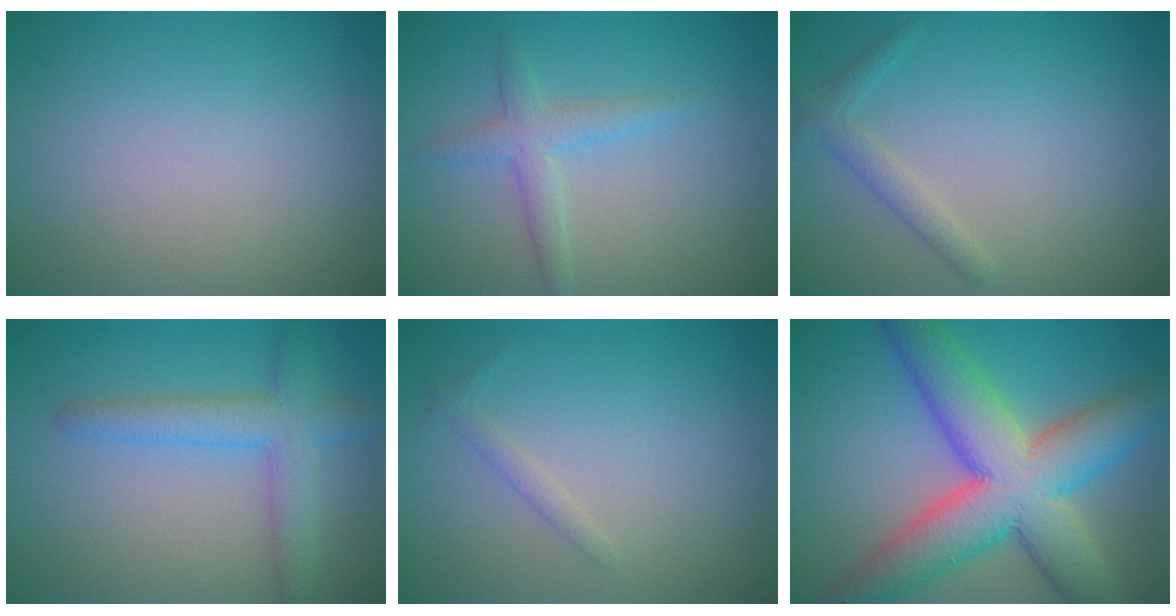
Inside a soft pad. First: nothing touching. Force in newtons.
{"total": 2.4, "press": 2.4, "slide": 0.1}
{"total": 1.7, "press": 1.7, "slide": 0.0}
{"total": 3.9, "press": 3.9, "slide": 0.2}
{"total": 0.9, "press": 0.9, "slide": 0.1}
{"total": 11.8, "press": 11.8, "slide": 0.3}